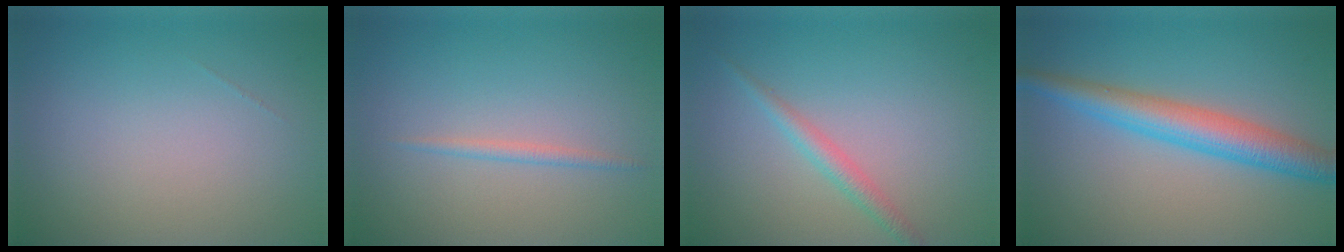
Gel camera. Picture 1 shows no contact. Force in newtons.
{"total": 0.9, "press": 0.9, "slide": 0.0}
{"total": 1.8, "press": 1.8, "slide": 0.0}
{"total": 4.9, "press": 4.9, "slide": 0.1}